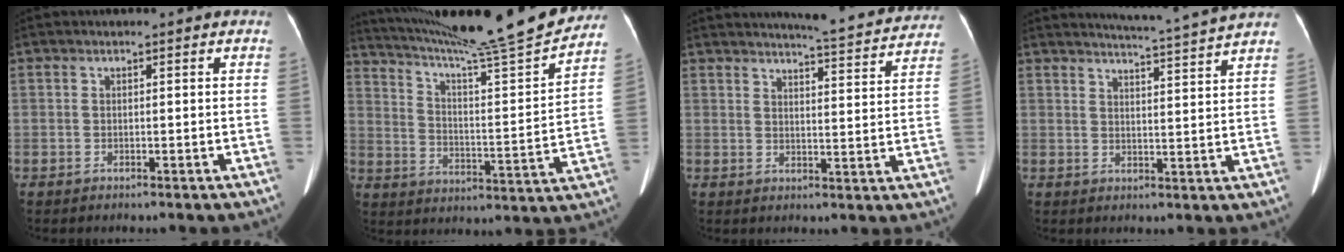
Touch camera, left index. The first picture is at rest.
{"total": 23.2, "force": [20.9, -0.8, 10.0], "torque": [-0.170, -0.049, 0.303]}
{"total": 13.1, "force": [12.6, 0.7, 3.7], "torque": [-0.049, -0.024, 0.141]}
{"total": 9.6, "force": [9.0, -1.9, 2.8], "torque": [-0.050, -0.016, 0.114]}